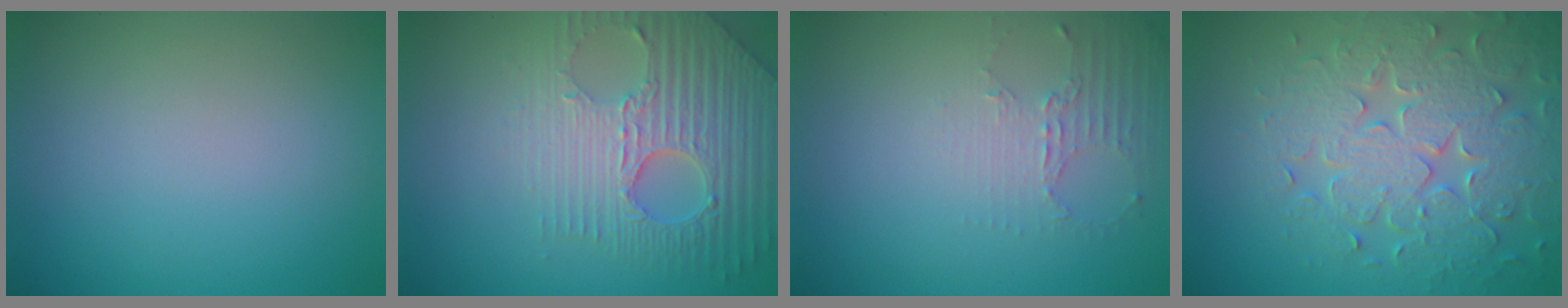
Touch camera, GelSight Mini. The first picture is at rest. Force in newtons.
{"total": 7.3, "press": 5.4, "slide": 4.9}
{"total": 2.2, "press": 1.6, "slide": 1.5}
{"total": 7.7, "press": 6.1, "slide": 4.7}